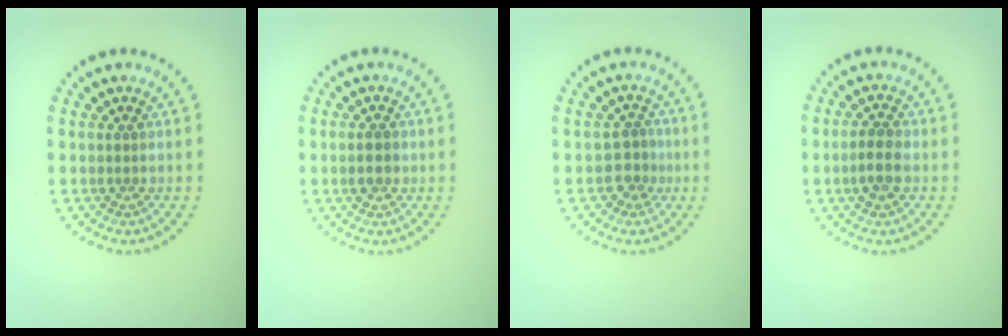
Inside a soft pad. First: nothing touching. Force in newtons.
{"total": 2.0, "press": 2.0, "slide": 0.2}
{"total": 2.0, "press": 1.8, "slide": 1.0}
{"total": 2.3, "press": 2.3, "slide": 0.5}